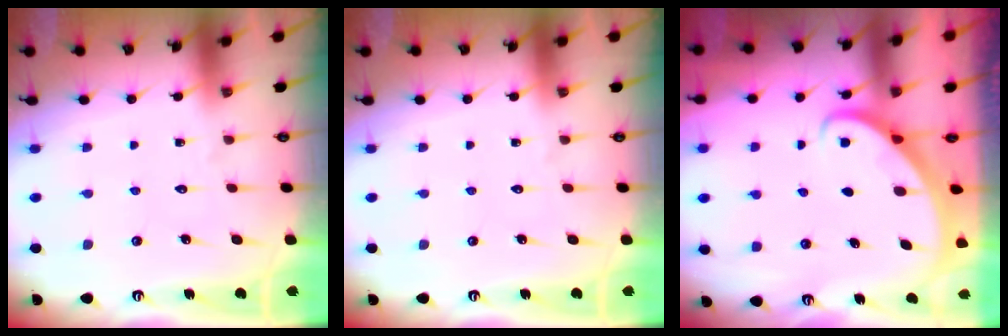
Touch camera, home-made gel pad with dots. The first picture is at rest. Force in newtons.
{"total": 0.0}
{"total": 2.6, "press": 2.6, "slide": 0.2}